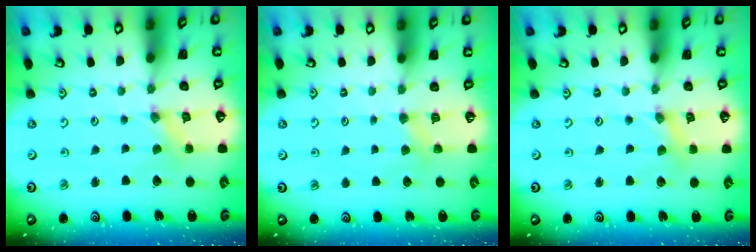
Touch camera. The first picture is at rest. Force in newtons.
{"total": 3.3, "press": 3.2, "slide": 0.4}
{"total": 1.4, "press": 1.4, "slide": 0.2}